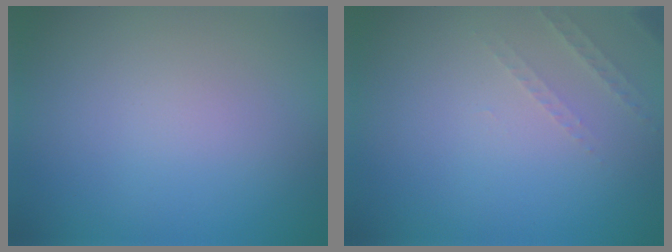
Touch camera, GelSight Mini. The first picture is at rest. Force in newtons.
{"total": 1.3, "press": 1.2, "slide": 0.4}